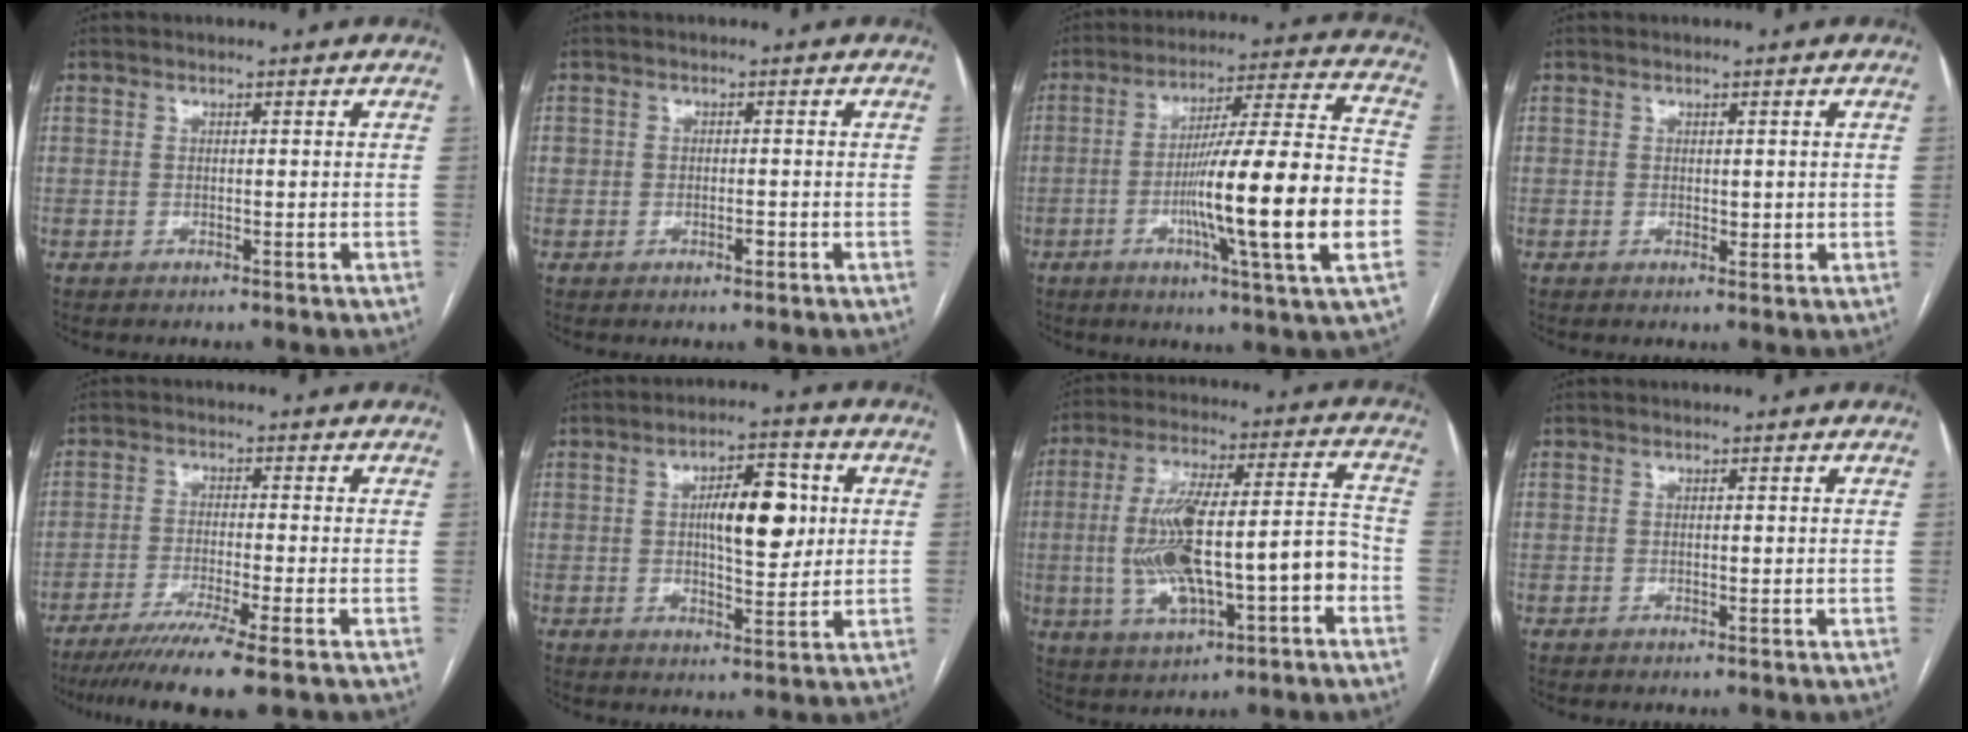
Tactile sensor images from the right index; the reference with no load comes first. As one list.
[{"total": 2.0, "force": [-0.5, 1.4, 1.3], "torque": [-0.021, 0.007, -0.005]}, {"total": 20.4, "force": [-4.6, -0.2, 19.9], "torque": [-0.301, -0.001, -0.073]}, {"total": 1.5, "force": [0.4, 1.1, 1.0], "torque": [-0.011, -0.004, 0.008]}, {"total": 9.6, "force": [-6.9, -1.1, 6.6], "torque": [-0.097, -0.026, -0.109]}, {"total": 10.0, "force": [1.8, 3.6, 9.2], "torque": [-0.141, 0.014, 0.030]}, {"total": 17.7, "force": [-4.1, 4.4, 16.6], "torque": [-0.308, 0.025, -0.056]}, {"total": 0.5, "force": [0.0, 0.2, 0.5], "torque": [-0.008, -0.001, 0.001]}]